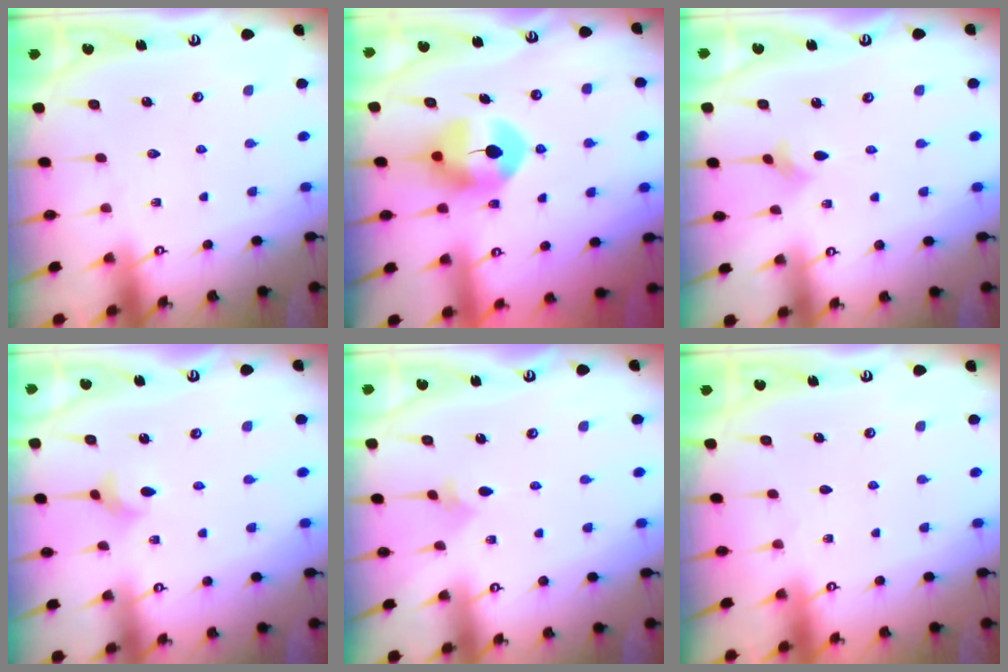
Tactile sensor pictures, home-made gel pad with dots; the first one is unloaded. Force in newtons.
{"total": 9.1, "press": 8.9, "slide": 1.7}
{"total": 2.1, "press": 2.0, "slide": 0.5}
{"total": 3.7, "press": 3.6, "slide": 0.7}
{"total": 2.4, "press": 2.3, "slide": 0.5}
{"total": 0.0}